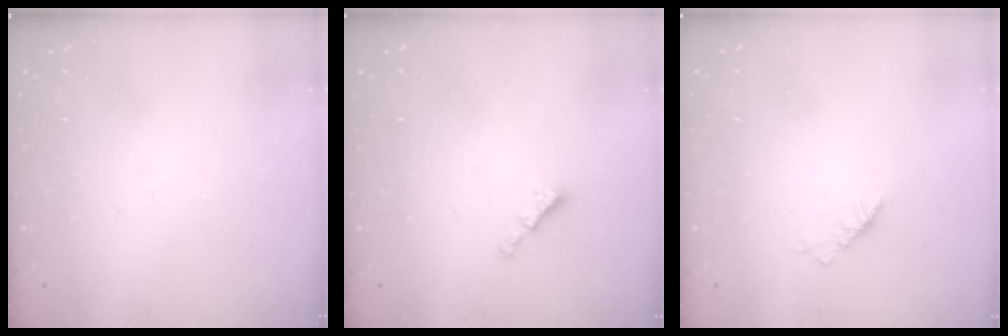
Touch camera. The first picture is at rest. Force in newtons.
{"total": 2.1, "press": 2.1, "slide": 0.4}
{"total": 3.7, "press": 3.7, "slide": 0.8}